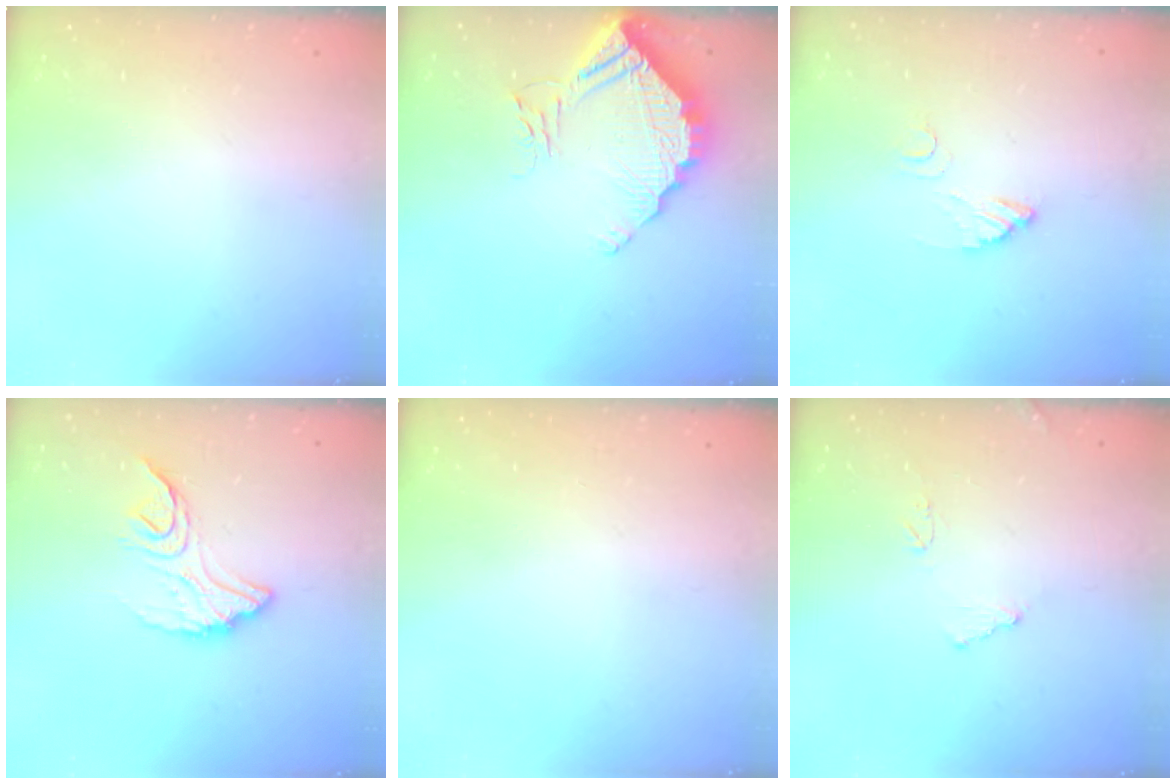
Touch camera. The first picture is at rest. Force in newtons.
{"total": 12.2, "press": 12.1, "slide": 0.7}
{"total": 4.4, "press": 4.4, "slide": 0.2}
{"total": 12.4, "press": 12.4, "slide": 0.7}
{"total": 0.0}
{"total": 8.0, "press": 8.0, "slide": 0.4}